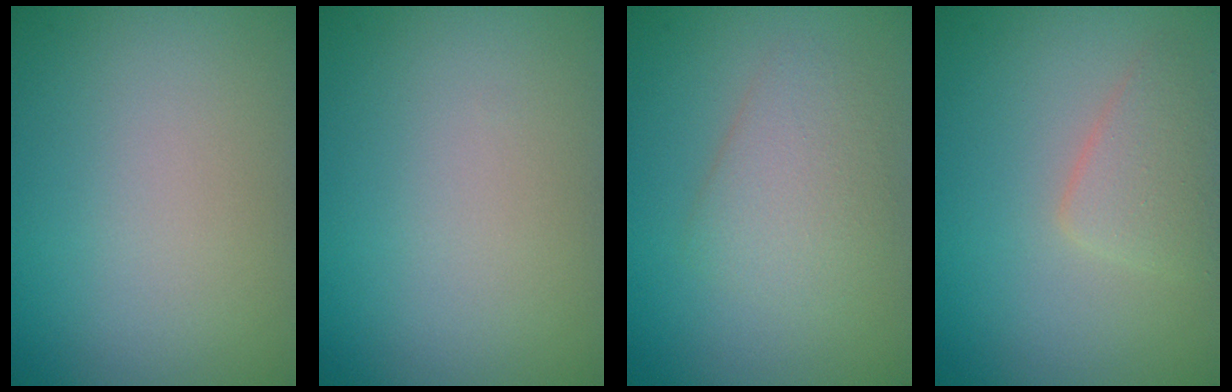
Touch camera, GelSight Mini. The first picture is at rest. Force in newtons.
{"total": 0.0}
{"total": 3.0, "press": 3.0, "slide": 0.1}
{"total": 2.4, "press": 2.4, "slide": 0.1}